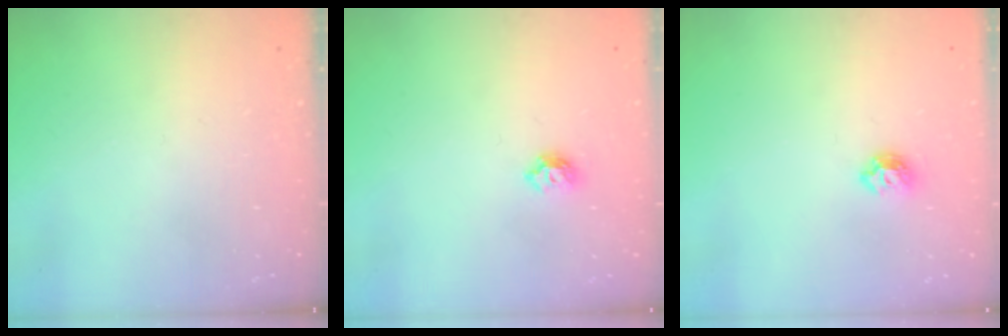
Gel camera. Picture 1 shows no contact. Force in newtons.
{"total": 5.5, "press": 5.5, "slide": 0.8}
{"total": 5.2, "press": 5.1, "slide": 0.8}